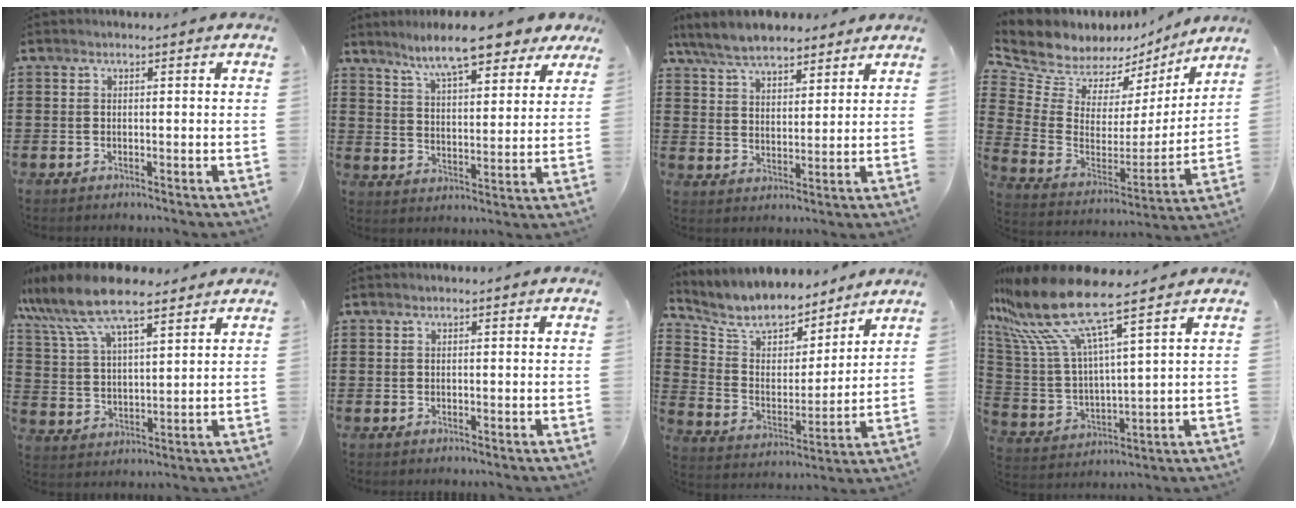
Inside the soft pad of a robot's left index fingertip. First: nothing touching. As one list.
[{"total": 10.0, "force": [8.4, 1.2, 5.3], "torque": [-0.112, -0.027, 0.145]}, {"total": 7.3, "force": [6.4, 2.5, 2.3], "torque": [-0.070, -0.010, 0.120]}, {"total": 8.1, "force": [7.2, 3.6, 0.7], "torque": [-0.066, -0.057, 0.131]}, {"total": 10.3, "force": [8.3, 3.0, 5.4], "torque": [-0.134, -0.021, 0.150]}, {"total": 0.0}, {"total": 8.4, "force": [7.7, 2.8, 1.9], "torque": [-0.084, -0.050, 0.137]}, {"total": 13.5, "force": [10.1, 2.2, 8.6], "torque": [-0.224, -0.065, 0.169]}]